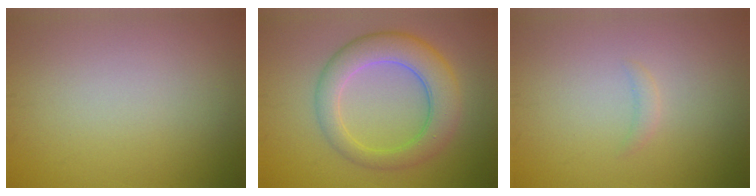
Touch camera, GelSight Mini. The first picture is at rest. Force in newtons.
{"total": 6.3, "press": 6.3, "slide": 0.2}
{"total": 0.7, "press": 0.7, "slide": 0.1}